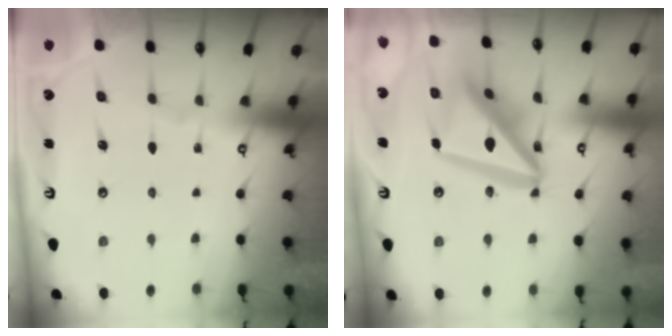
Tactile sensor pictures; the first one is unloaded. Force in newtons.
{"total": 19.9, "press": 19.7, "slide": 2.3}